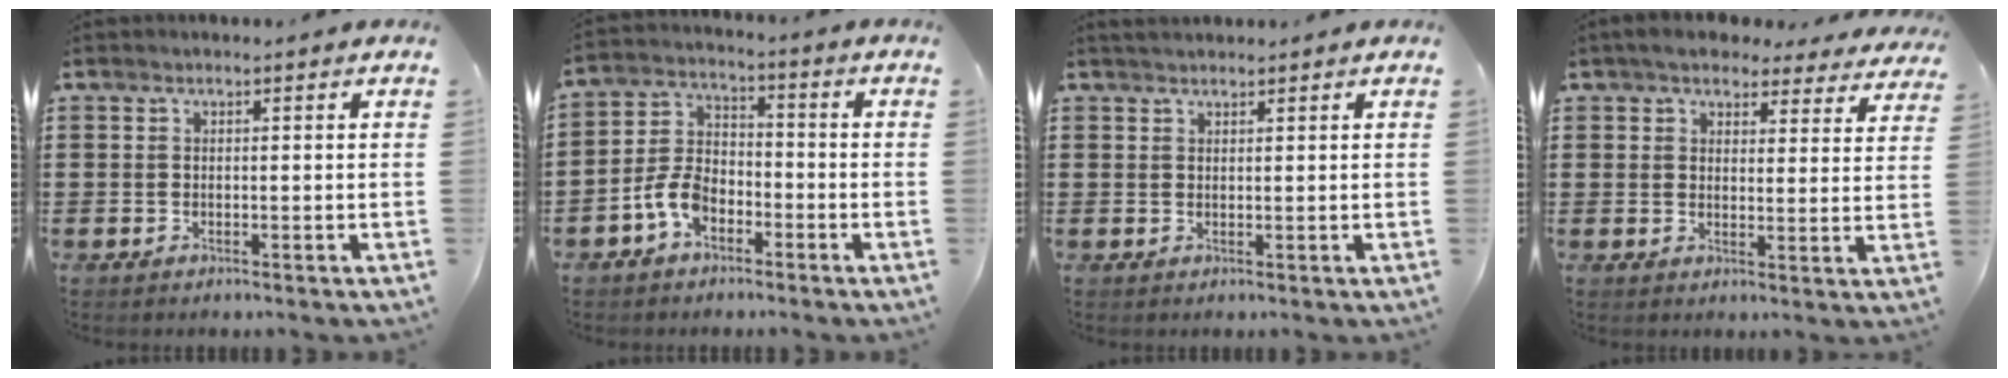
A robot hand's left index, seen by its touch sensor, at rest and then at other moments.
{"total": 6.4, "force": [-3.5, 3.8, 3.9], "torque": [-0.103, 0.008, -0.072]}
{"total": 1.2, "force": [1.2, 0.2, 0.3], "torque": [-0.007, 0.002, 0.023]}
{"total": 5.1, "force": [4.6, 1.5, 1.5], "torque": [-0.047, -0.010, 0.085]}